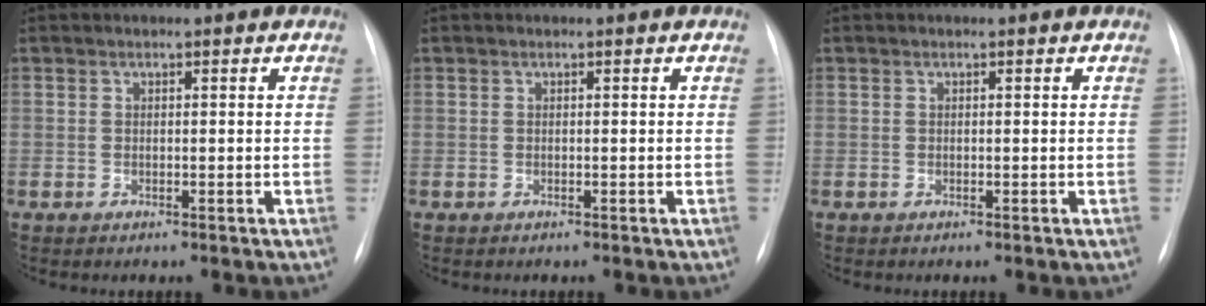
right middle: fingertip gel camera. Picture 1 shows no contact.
{"total": 0.0}
{"total": 0.0}